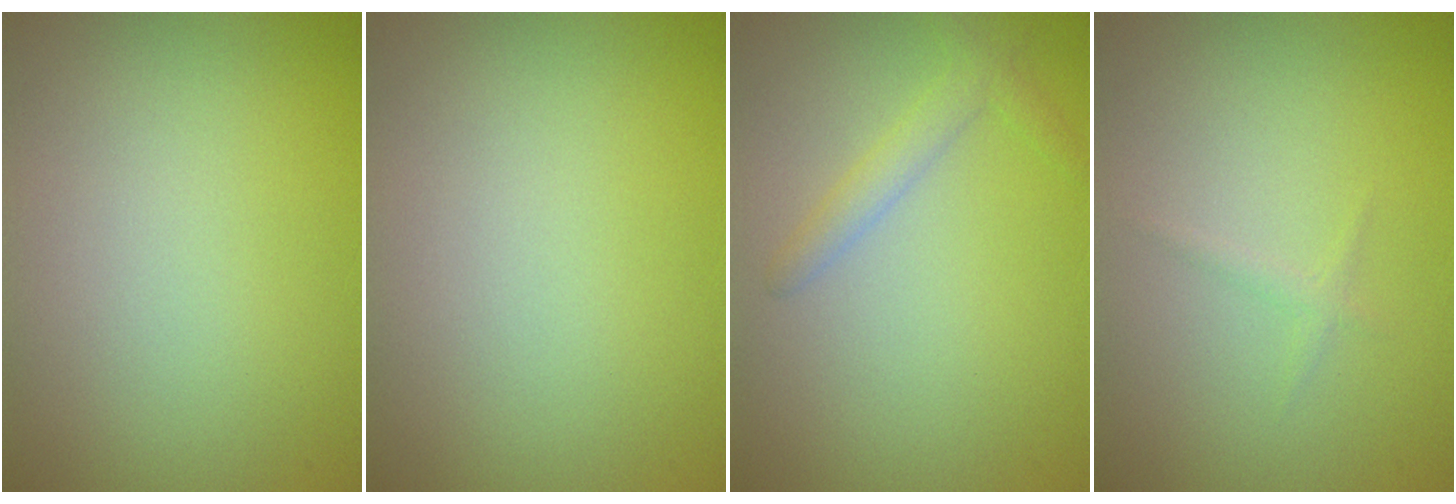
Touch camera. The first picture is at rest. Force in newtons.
{"total": 0.0}
{"total": 1.6, "press": 1.6, "slide": 0.1}
{"total": 0.6, "press": 0.6, "slide": 0.1}